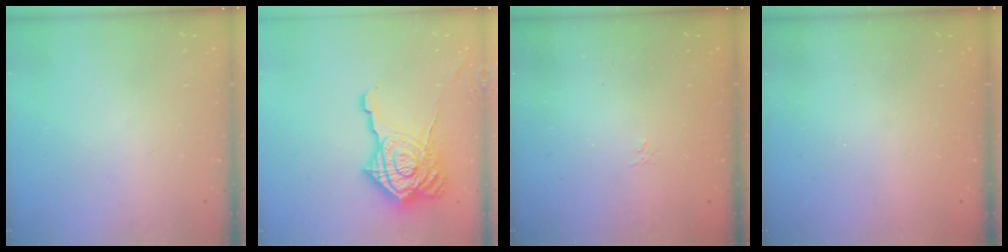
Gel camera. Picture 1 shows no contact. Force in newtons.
{"total": 24.8, "press": 24.7, "slide": 1.8}
{"total": 1.1, "press": 0.4, "slide": 1.1}
{"total": 2.4, "press": 2.3, "slide": 0.8}